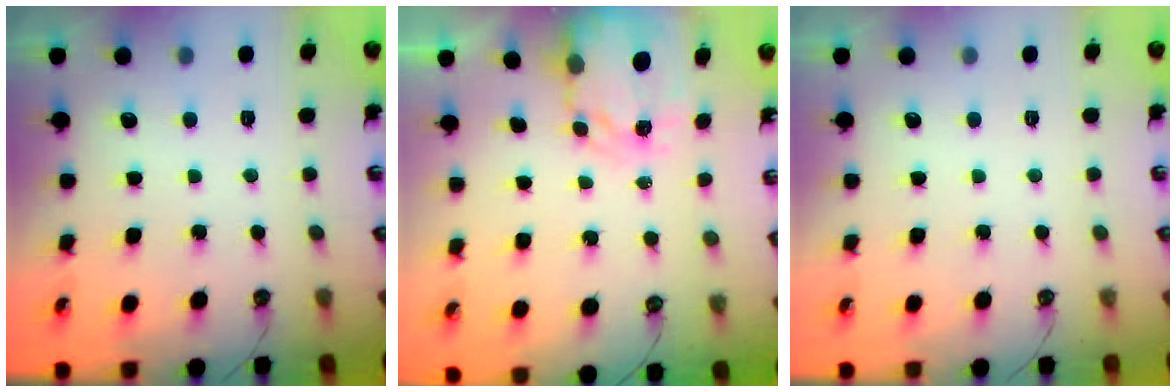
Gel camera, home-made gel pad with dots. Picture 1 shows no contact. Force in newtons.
{"total": 4.0, "press": 4.0, "slide": 0.3}
{"total": 0.0}